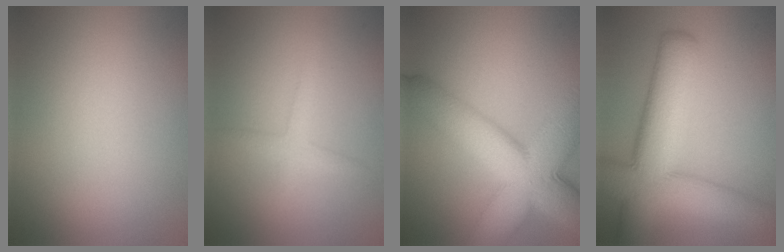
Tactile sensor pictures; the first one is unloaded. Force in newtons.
{"total": 1.9, "press": 1.9, "slide": 0.1}
{"total": 12.8, "press": 12.8, "slide": 0.5}
{"total": 10.4, "press": 10.3, "slide": 0.8}